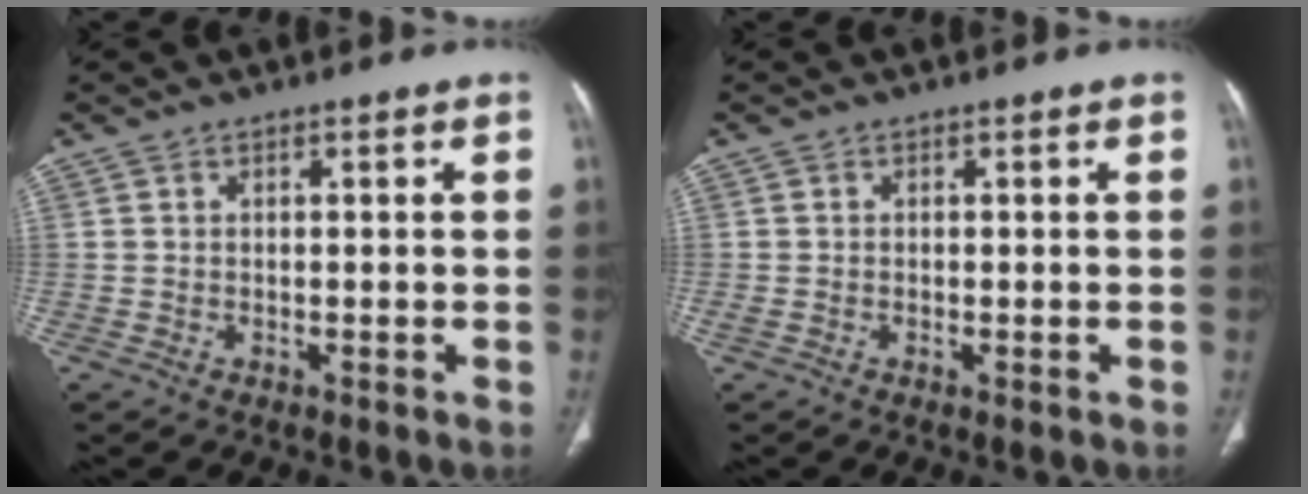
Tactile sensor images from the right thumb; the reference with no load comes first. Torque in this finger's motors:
{"motor_torque": [1.07, 0.21, 0.43, -0.85, 0.03]}